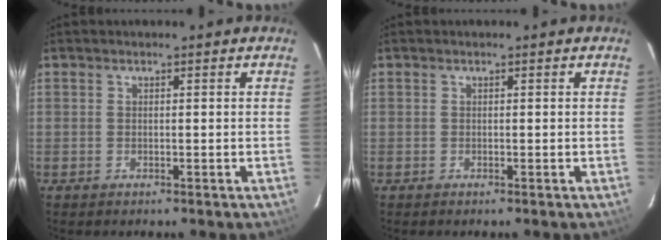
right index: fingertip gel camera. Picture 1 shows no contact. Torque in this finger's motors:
{"motor_torque": [0.03, 0.03, -0.04, -0.04]}